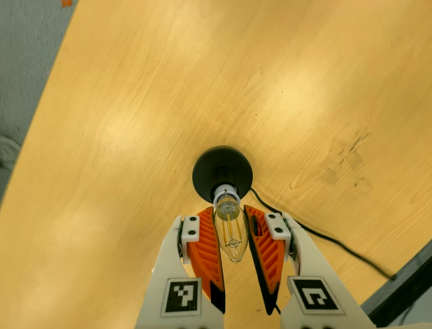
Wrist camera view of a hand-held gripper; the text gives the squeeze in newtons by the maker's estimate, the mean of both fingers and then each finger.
{"total": 14.4, "left": 15.5, "right": 13.3}